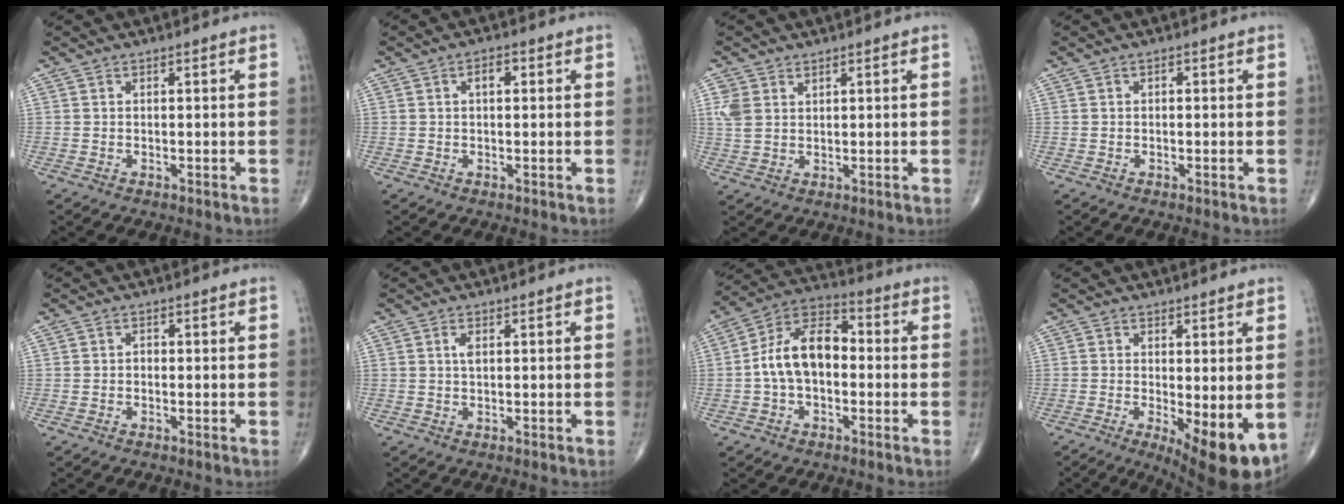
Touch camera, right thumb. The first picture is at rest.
{"total": 2.4, "force": [0.5, 1.2, 1.9], "torque": [-0.027, 0.007, 0.005]}
{"total": 4.0, "force": [1.6, 2.8, 2.2], "torque": [-0.044, 0.000, 0.041]}
{"total": 0.6, "force": [0.0, 0.4, 0.5], "torque": [-0.002, 0.001, -0.003]}
{"total": 0.8, "force": [-0.2, 0.6, 0.5], "torque": [-0.002, 0.003, -0.009]}
{"total": 1.4, "force": [0.4, 0.7, 1.2], "torque": [-0.022, 0.002, 0.006]}
{"total": 12.4, "force": [-0.8, 7.7, 9.8], "torque": [-0.163, 0.040, -0.027]}
{"total": 10.4, "force": [-2.6, 3.4, 9.5], "torque": [-0.130, -0.024, -0.028]}